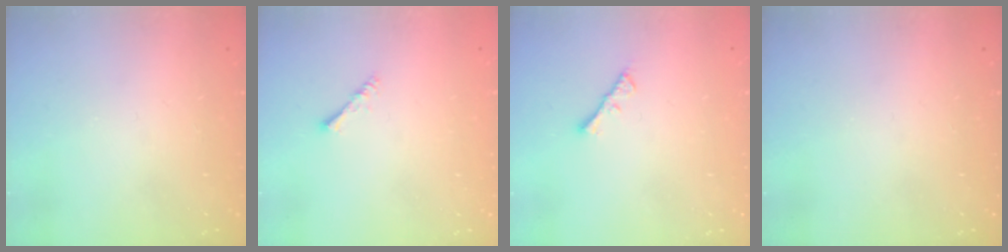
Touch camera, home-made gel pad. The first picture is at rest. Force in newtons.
{"total": 1.4, "press": 1.3, "slide": 0.3}
{"total": 2.3, "press": 2.2, "slide": 0.4}
{"total": 0.0}